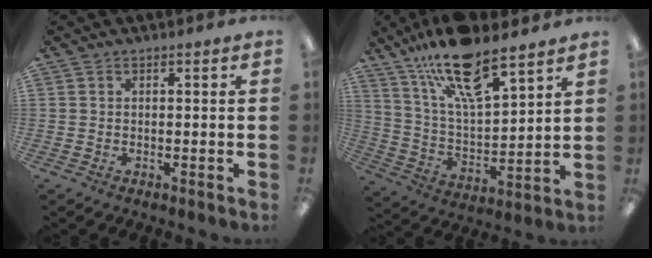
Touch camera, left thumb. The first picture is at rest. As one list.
[{"total": 18.7, "force": [13.7, 5.8, 11.3], "torque": [-0.208, -0.074, 0.238]}]